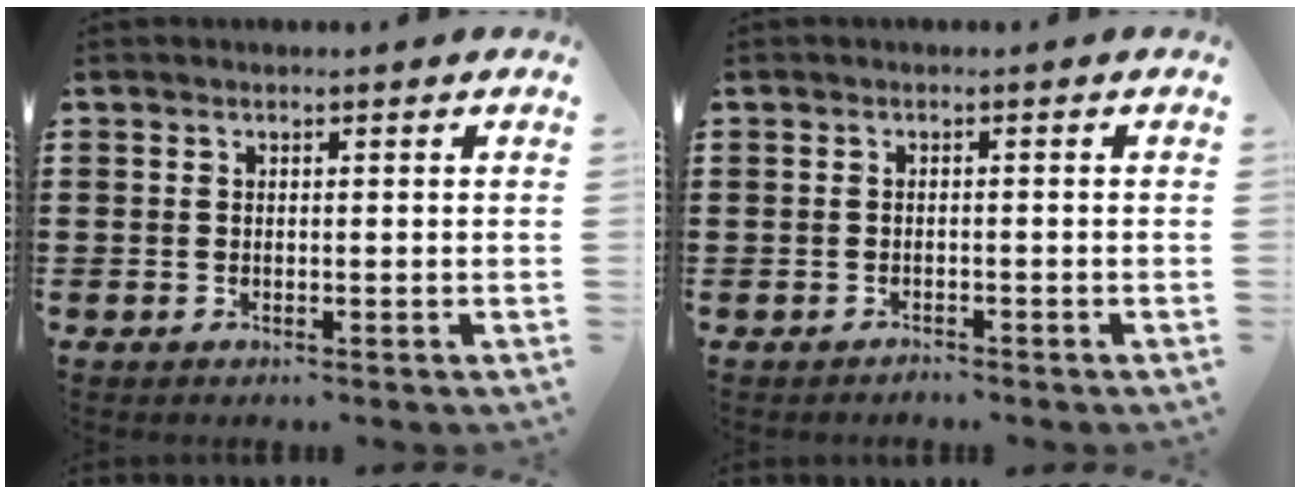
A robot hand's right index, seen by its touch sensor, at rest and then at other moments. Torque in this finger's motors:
{"motor_torque": [0.23, 1.24, -1.05, -0.21]}